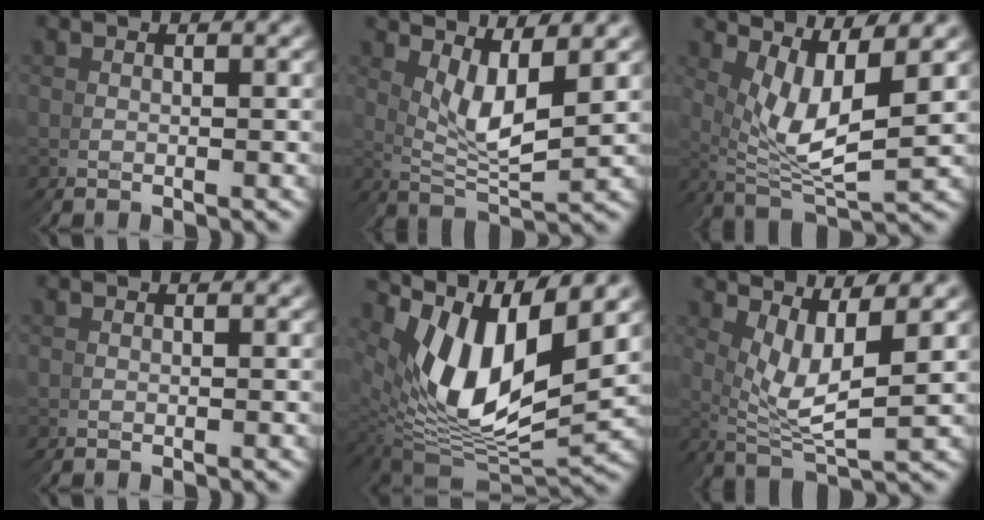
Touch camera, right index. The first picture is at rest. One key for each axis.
{"total": 3.5, "fx": 1.8, "fy": 1.4, "fz": 2.7, "tx": -0.051, "ty": -0.007, "tz": 0.031}
{"total": 5.8, "fx": 1.3, "fy": 3.1, "fz": 4.7, "tx": -0.090, "ty": -0.012, "tz": 0.024}
{"total": 0.0}
{"total": 12.7, "fx": 0.7, "fy": 9.0, "fz": 9.0, "tx": -0.172, "ty": -0.024, "tz": 0.019}
{"total": 4.9, "fx": 1.5, "fy": 3.0, "fz": 3.6, "tx": -0.079, "ty": -0.011, "tz": 0.025}